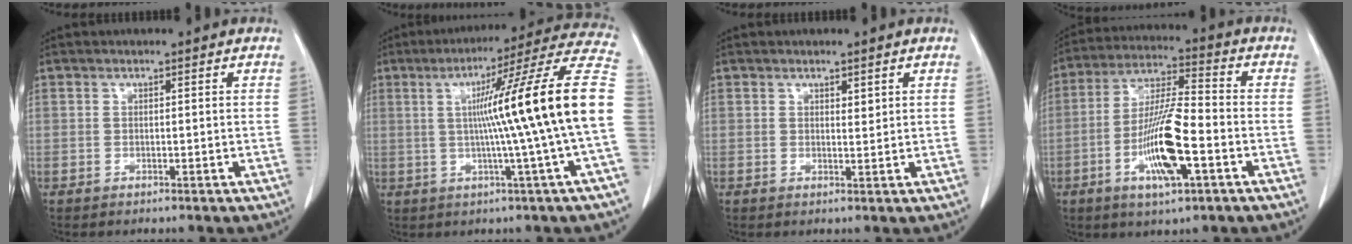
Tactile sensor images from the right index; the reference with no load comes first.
{"total": 19.7, "force": [-0.1, -2.6, 19.5], "torque": [-0.250, 0.020, -0.015]}
{"total": 1.1, "force": [0.7, 0.3, 0.7], "torque": [-0.011, -0.006, 0.011]}
{"total": 12.7, "force": [-4.3, 2.1, 11.7], "torque": [-0.228, -0.004, -0.078]}